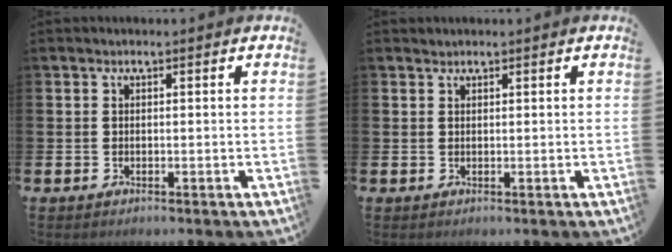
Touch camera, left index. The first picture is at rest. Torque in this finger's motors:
{"motor_torque": [-0.09, 0.00, -0.02, -0.01]}